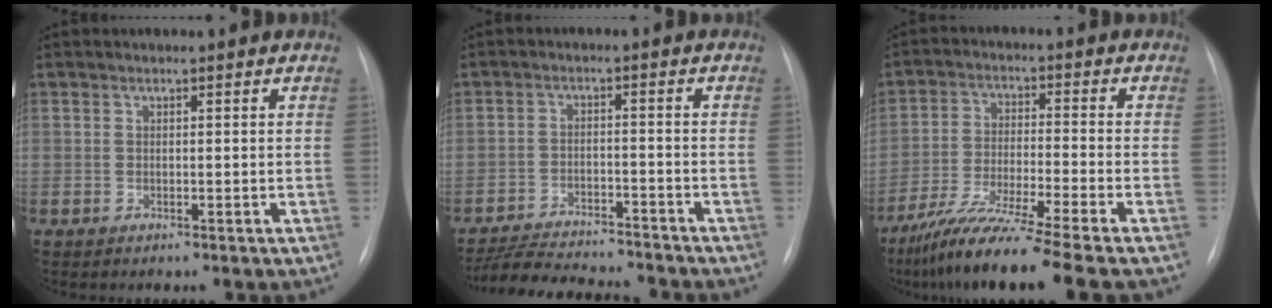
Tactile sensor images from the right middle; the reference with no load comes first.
{"total": 12.9, "force": [-12.1, 1.6, 4.2], "torque": [-0.072, -0.005, -0.180]}
{"total": 14.3, "force": [-11.2, -1.5, 8.8], "torque": [-0.166, -0.043, -0.191]}